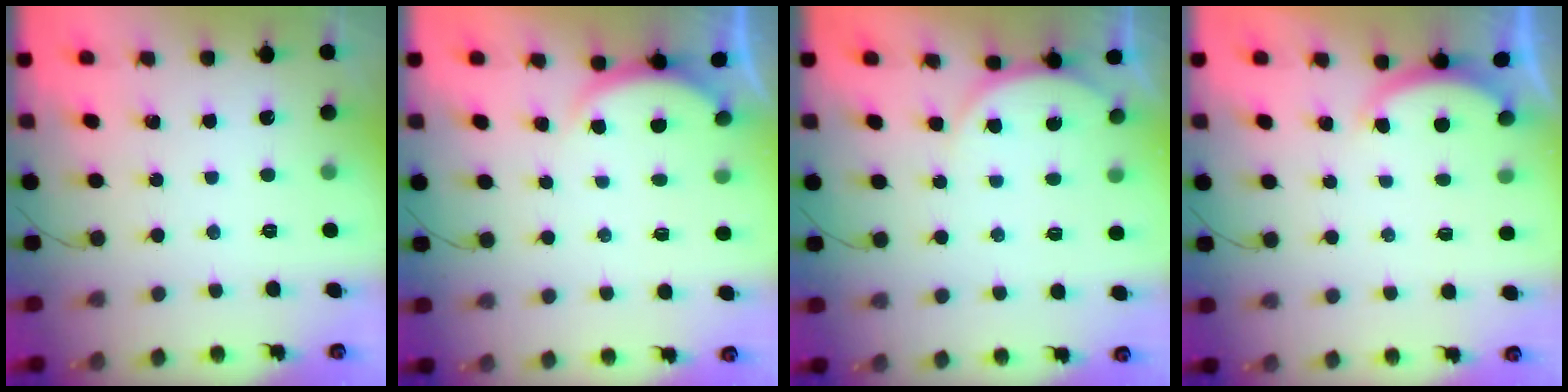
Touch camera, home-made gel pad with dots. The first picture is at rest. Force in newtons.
{"total": 1.6, "press": 1.5, "slide": 0.6}
{"total": 4.0, "press": 4.0, "slide": 0.5}
{"total": 1.3, "press": 1.2, "slide": 0.5}